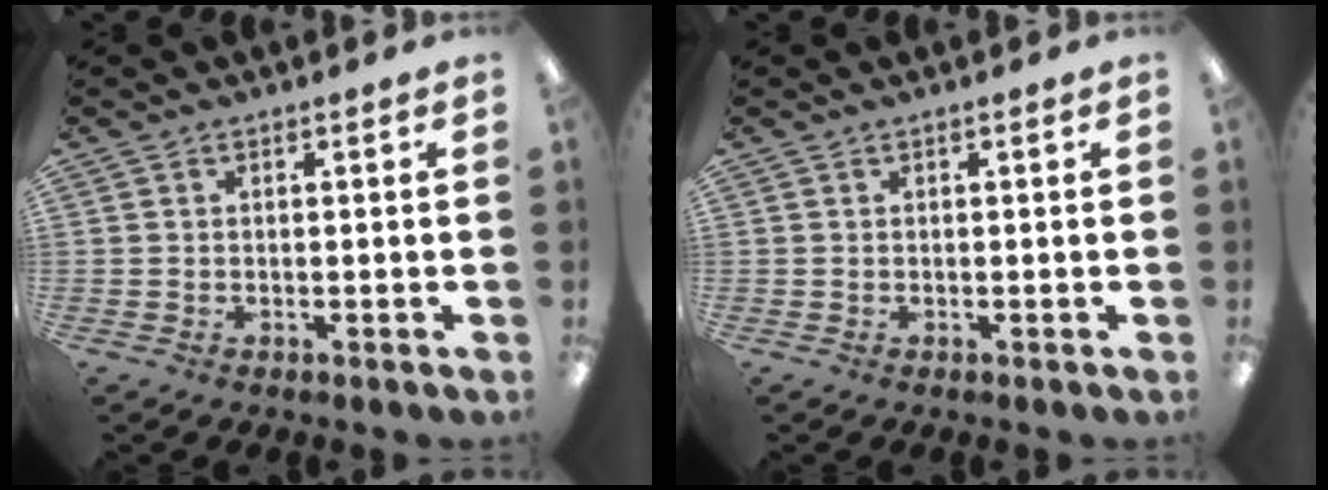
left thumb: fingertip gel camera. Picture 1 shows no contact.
{"total": 0.0}